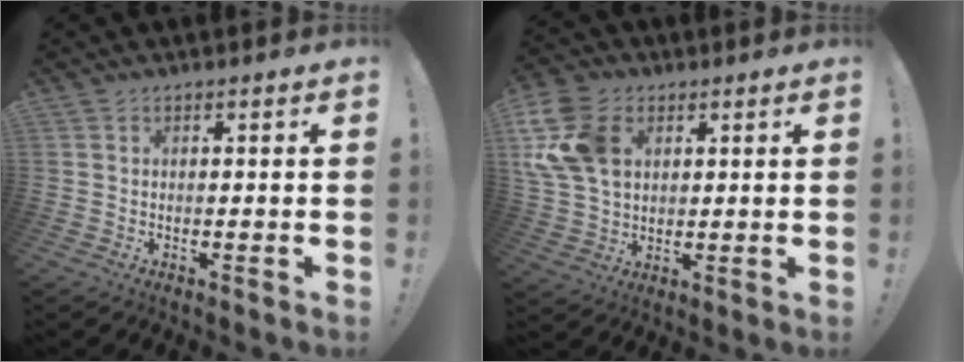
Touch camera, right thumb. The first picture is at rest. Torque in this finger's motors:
{"motor_torque": [0.83, 1.01, 1.25, 0.35, 0.14]}